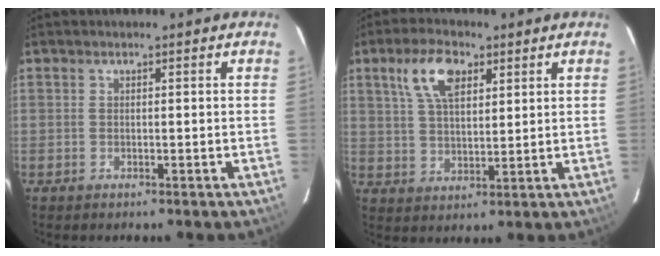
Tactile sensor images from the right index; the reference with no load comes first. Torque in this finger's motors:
{"motor_torque": [0.45, 0.47, 0.45, 0.11]}